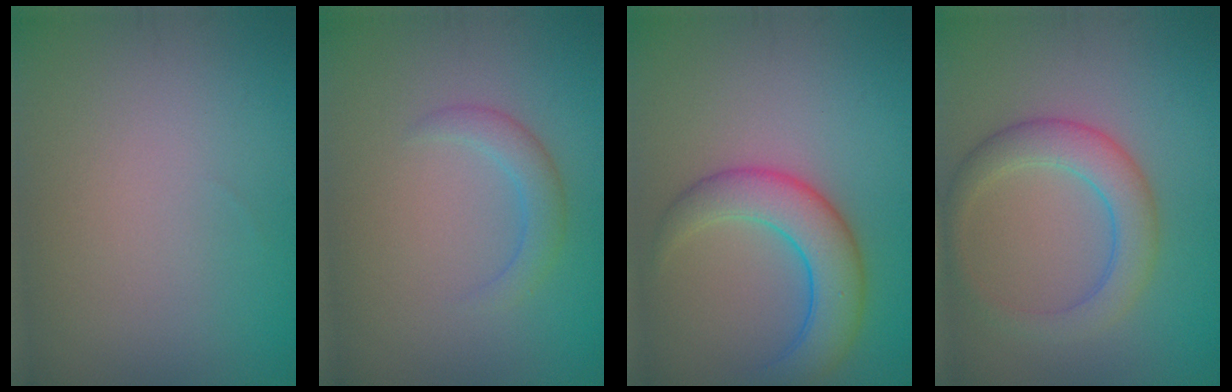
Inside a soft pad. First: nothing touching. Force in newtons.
{"total": 2.0, "press": 2.0, "slide": 0.1}
{"total": 5.5, "press": 5.5, "slide": 0.3}
{"total": 4.0, "press": 4.0, "slide": 0.3}